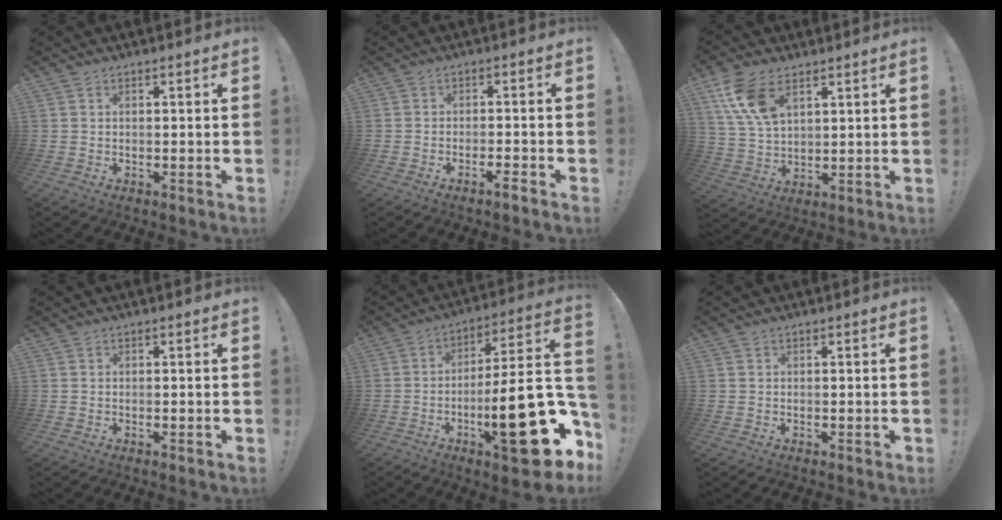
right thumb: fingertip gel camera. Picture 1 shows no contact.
{"total": 3.1, "force": [-2.3, 0.2, 2.1], "torque": [-0.031, 0.009, -0.038]}
{"total": 12.2, "force": [6.6, 6.7, 7.7], "torque": [-0.158, -0.018, 0.127]}
{"total": 0.0}
{"total": 27.5, "force": [-9.2, 7.2, 24.9], "torque": [-0.359, 0.042, -0.137]}
{"total": 0.6, "force": [0.2, 0.5, 0.3], "torque": [-0.003, 0.000, 0.004]}